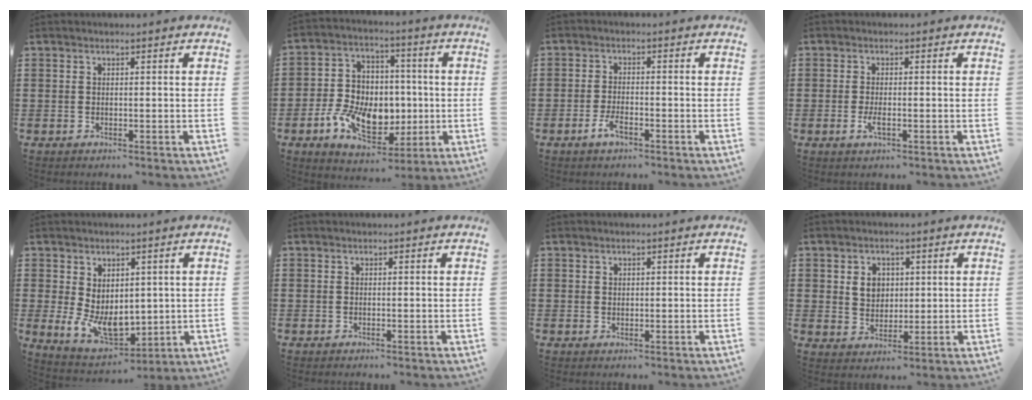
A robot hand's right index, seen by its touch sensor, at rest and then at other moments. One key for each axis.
{"total": 11.1, "fx": -2.3, "fy": 8.4, "fz": 6.9, "tx": -0.155, "ty": 0.016, "tz": -0.035}
{"total": 3.1, "fx": -1.7, "fy": 1.2, "fz": 2.3, "tx": -0.054, "ty": -0.003, "tz": -0.036}
{"total": 2.2, "fx": -0.6, "fy": 0.7, "fz": 2.0, "tx": -0.050, "ty": -0.008, "tz": -0.016}
{"total": 7.4, "fx": 0.4, "fy": 5.3, "fz": 5.1, "tx": -0.102, "ty": 0.001, "tz": 0.009}
{"total": 0.0}
{"total": 0.7, "fx": 0.4, "fy": 0.6, "fz": 0.1, "tx": -0.004, "ty": 0.002, "tz": 0.009}
{"total": 4.0, "fx": 1.1, "fy": 3.3, "fz": 1.9, "tx": -0.049, "ty": 0.013, "tz": 0.018}